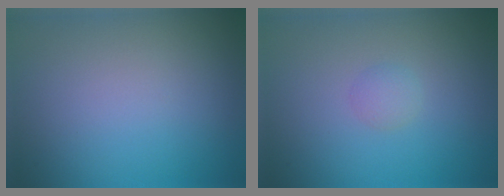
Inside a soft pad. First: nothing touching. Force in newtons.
{"total": 1.0, "press": 1.0, "slide": 0.1}